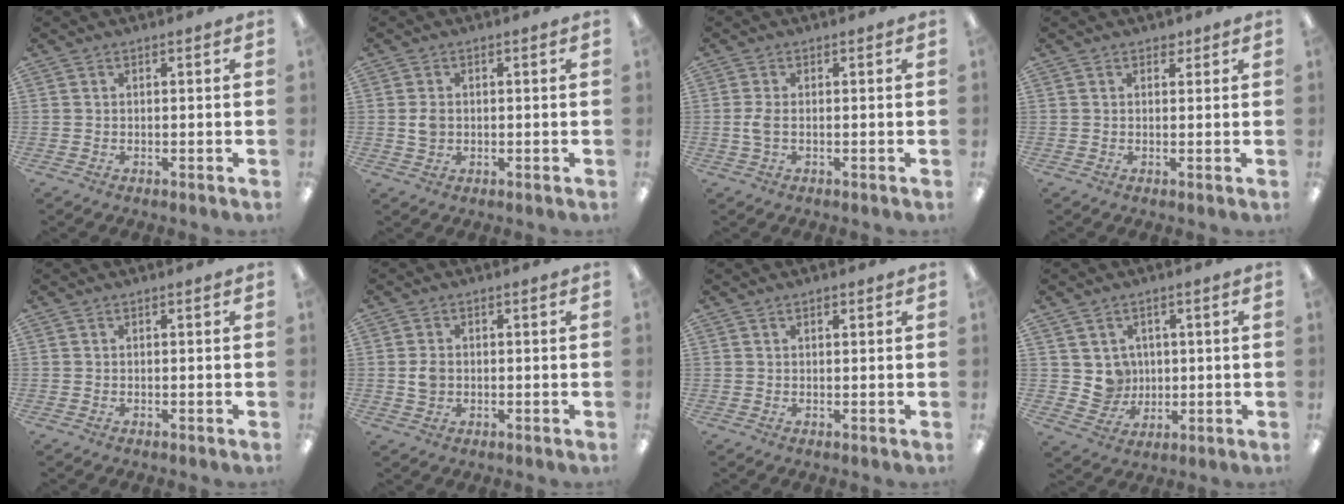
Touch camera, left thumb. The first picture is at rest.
{"total": 2.8, "force": [0.1, 2.2, 1.8], "torque": [-0.027, 0.002, 0.000]}
{"total": 3.3, "force": [-0.1, 1.5, 3.0], "torque": [-0.068, 0.001, -0.007]}
{"total": 1.8, "force": [1.3, 1.1, 0.6], "torque": [0.004, -0.005, 0.020]}
{"total": 0.0}
{"total": 3.0, "force": [-0.1, 2.3, 1.8], "torque": [-0.026, 0.003, -0.004]}
{"total": 1.0, "force": [0.7, 0.5, 0.6], "torque": [-0.012, 0.002, 0.014]}
{"total": 6.0, "force": [1.9, 5.7, 0.2], "torque": [-0.005, -0.013, 0.040]}